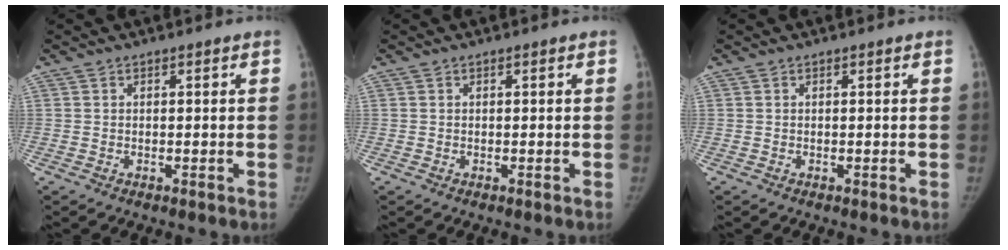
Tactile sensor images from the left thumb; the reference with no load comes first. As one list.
[{"total": 0.0}, {"total": 0.0}]